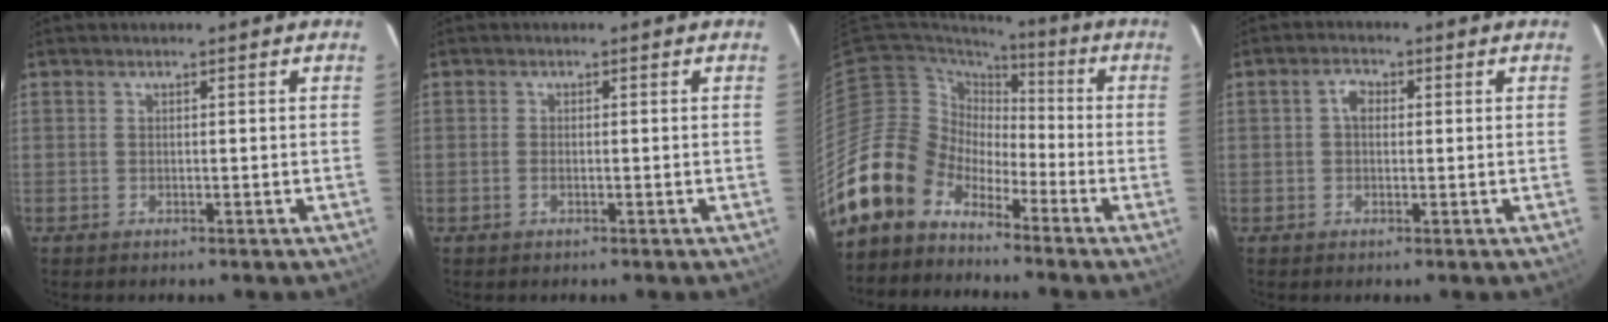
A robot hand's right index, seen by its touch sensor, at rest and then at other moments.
{"total": 1.1, "force": [-0.4, 0.6, 0.8], "torque": [-0.019, -0.001, -0.008]}
{"total": 13.3, "force": [-9.4, 9.1, 2.0], "torque": [-0.059, 0.027, -0.177]}
{"total": 2.9, "force": [0.4, 2.1, 2.0], "torque": [-0.035, 0.011, 0.006]}